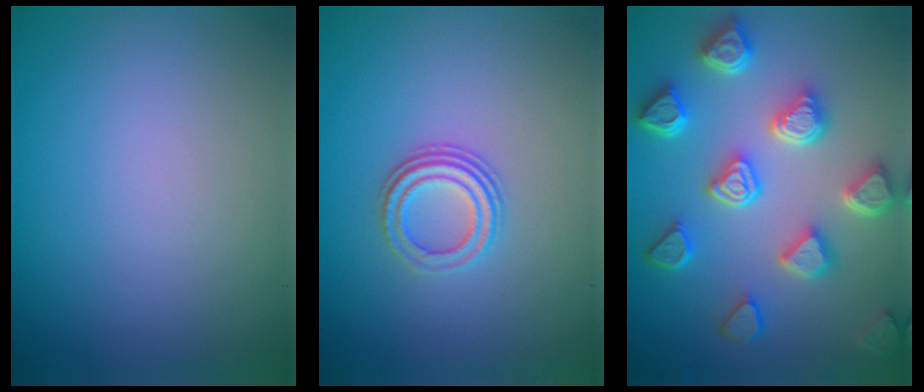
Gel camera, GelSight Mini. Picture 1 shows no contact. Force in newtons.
{"total": 2.9, "press": 2.2, "slide": 1.9}
{"total": 7.2, "press": 5.8, "slide": 4.2}